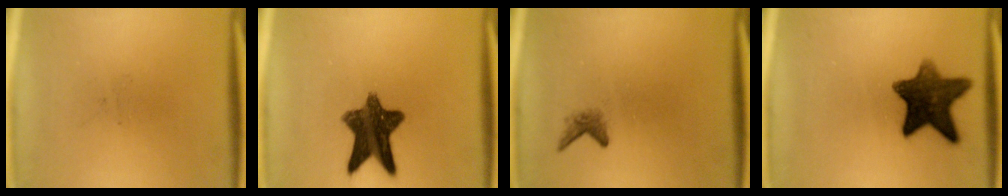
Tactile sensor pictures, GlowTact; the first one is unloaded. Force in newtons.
{"total": 11.0}
{"total": 1.4}
{"total": 11.1}